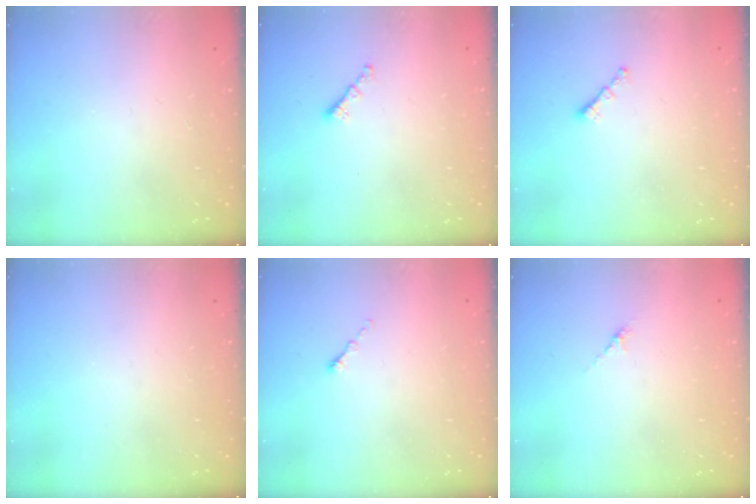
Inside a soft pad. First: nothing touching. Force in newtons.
{"total": 1.2, "press": 1.1, "slide": 0.5}
{"total": 0.8, "press": 0.7, "slide": 0.4}
{"total": 0.0}
{"total": 0.0}
{"total": 2.7, "press": 2.7, "slide": 0.7}